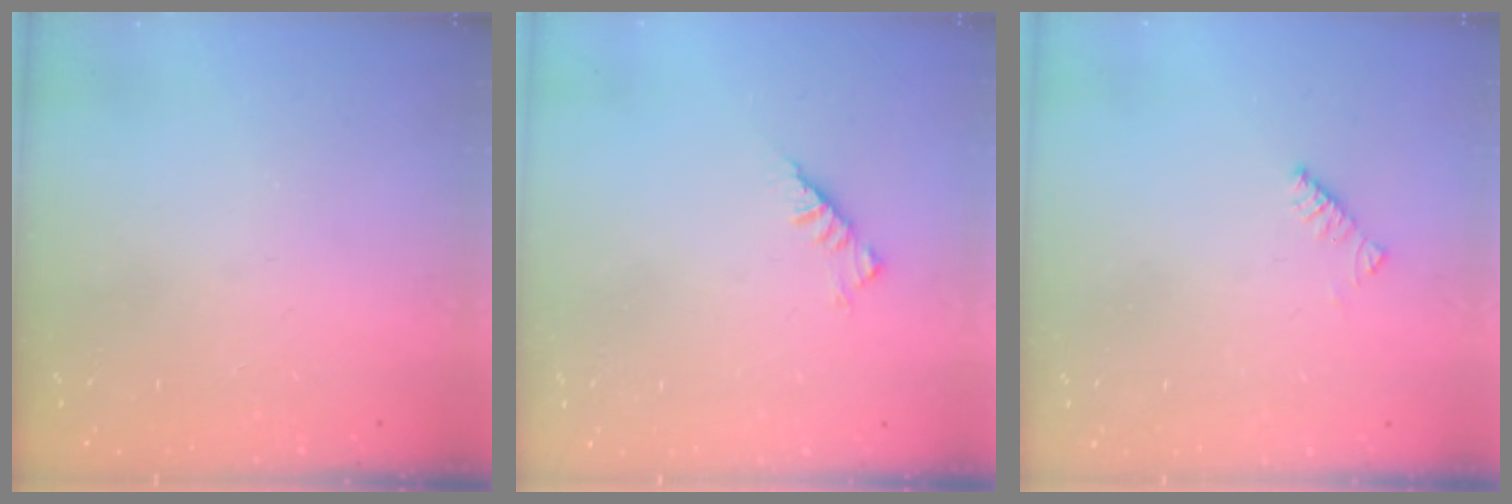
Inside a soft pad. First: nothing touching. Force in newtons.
{"total": 3.0, "press": 2.9, "slide": 0.8}
{"total": 2.6, "press": 2.6, "slide": 0.4}